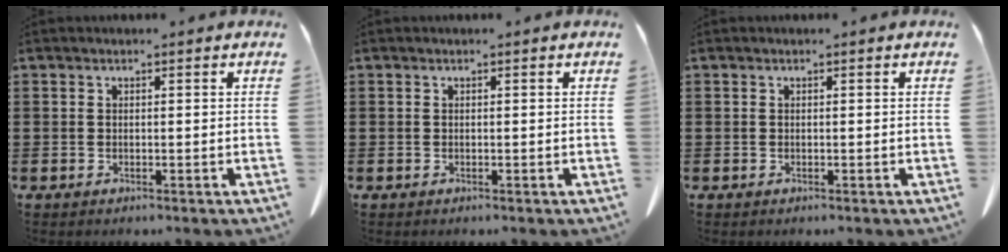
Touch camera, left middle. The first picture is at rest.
{"total": 0.0}
{"total": 0.0}